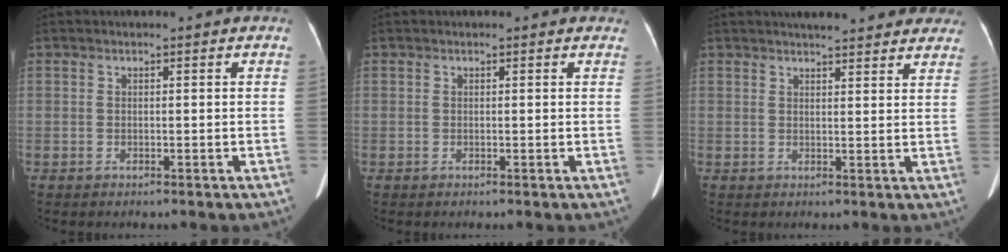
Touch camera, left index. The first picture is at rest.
{"total": 2.0, "force": [1.7, 0.6, 0.9], "torque": [-0.010, 0.010, 0.008]}
{"total": 14.0, "force": [12.5, 2.8, 5.7], "torque": [-0.054, 0.018, 0.138]}